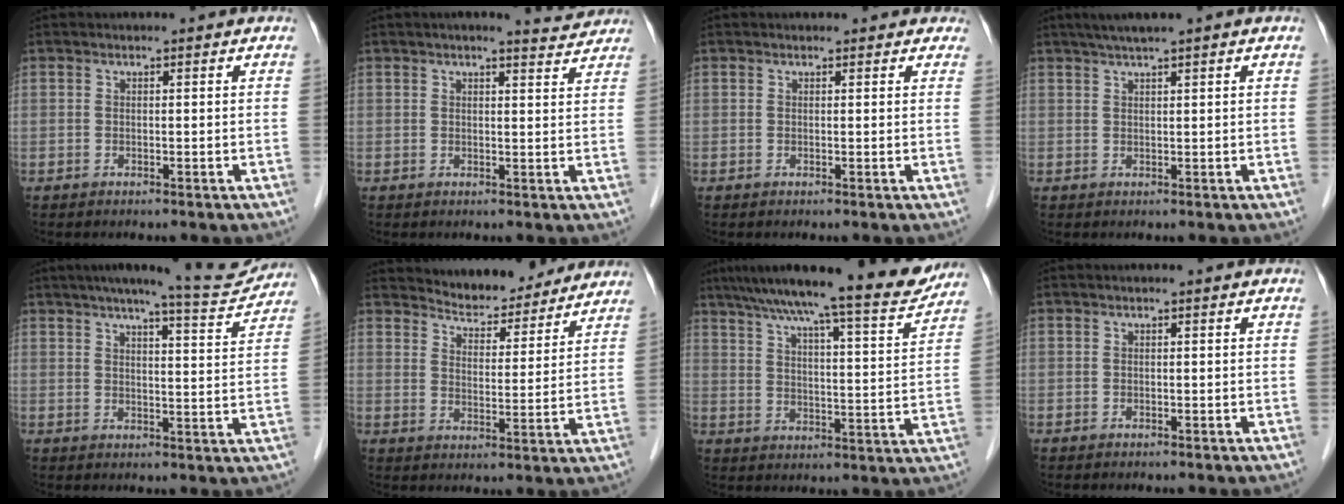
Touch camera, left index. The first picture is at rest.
{"total": 3.9, "force": [3.7, 0.4, 1.2], "torque": [-0.021, 0.000, 0.036]}
{"total": 3.5, "force": [3.1, 1.6, 0.7], "torque": [0.006, 0.006, 0.022]}
{"total": 3.6, "force": [2.7, -0.3, 2.4], "torque": [-0.044, 0.016, 0.048]}
{"total": 10.9, "force": [10.0, 0.4, 4.3], "torque": [-0.058, -0.006, 0.124]}
{"total": 11.7, "force": [11.1, 2.7, 2.3], "torque": [-0.028, -0.002, 0.154]}
{"total": 18.4, "force": [15.9, 1.1, 9.1], "torque": [-0.138, -0.008, 0.223]}
{"total": 0.0}